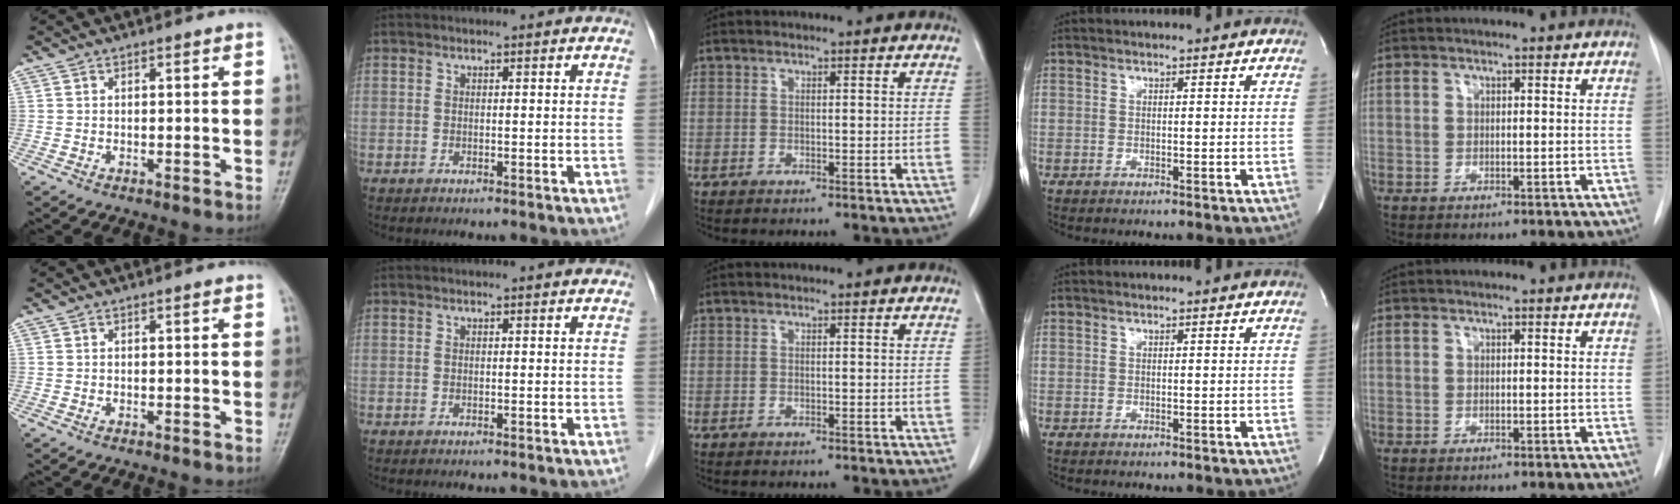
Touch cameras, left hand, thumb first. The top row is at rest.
{}